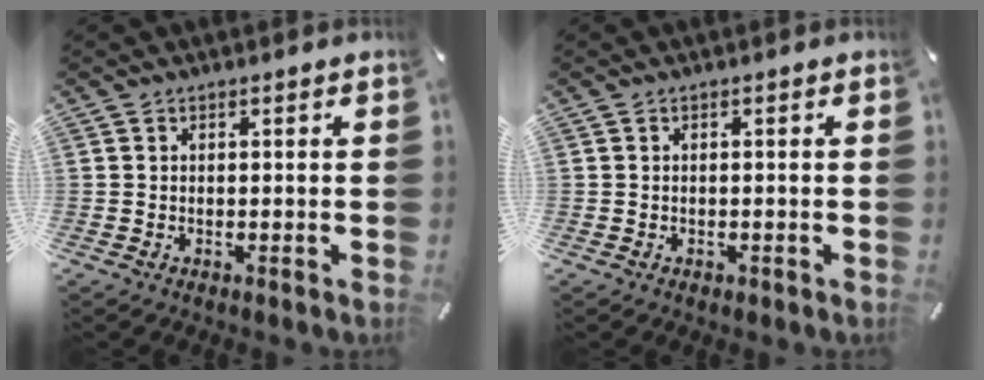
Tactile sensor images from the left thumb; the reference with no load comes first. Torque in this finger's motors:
{"motor_torque": [0.11, 0.16, -0.01, 0.00, -0.01]}